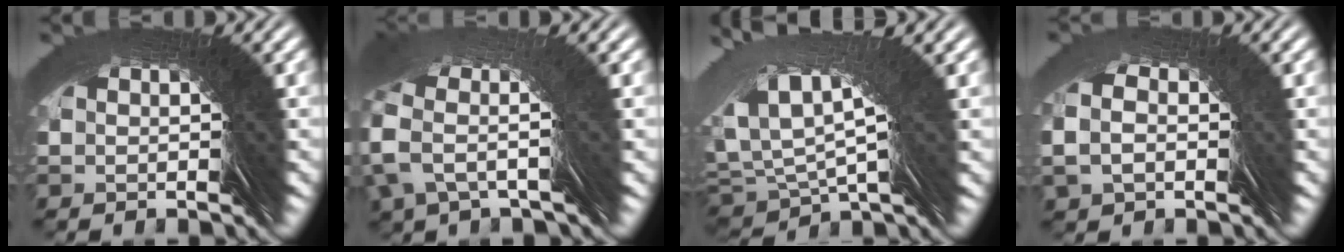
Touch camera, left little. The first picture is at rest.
{"total": 6.0, "force": [5.4, -2.5, 0.2], "torque": [0.010, 0.077, 0.063]}
{"total": 3.0, "force": [2.5, 0.3, 1.6], "torque": [-0.054, 0.018, 0.046]}
{"total": 1.6, "force": [1.2, 1.0, 0.1], "torque": [0.002, 0.026, 0.007]}